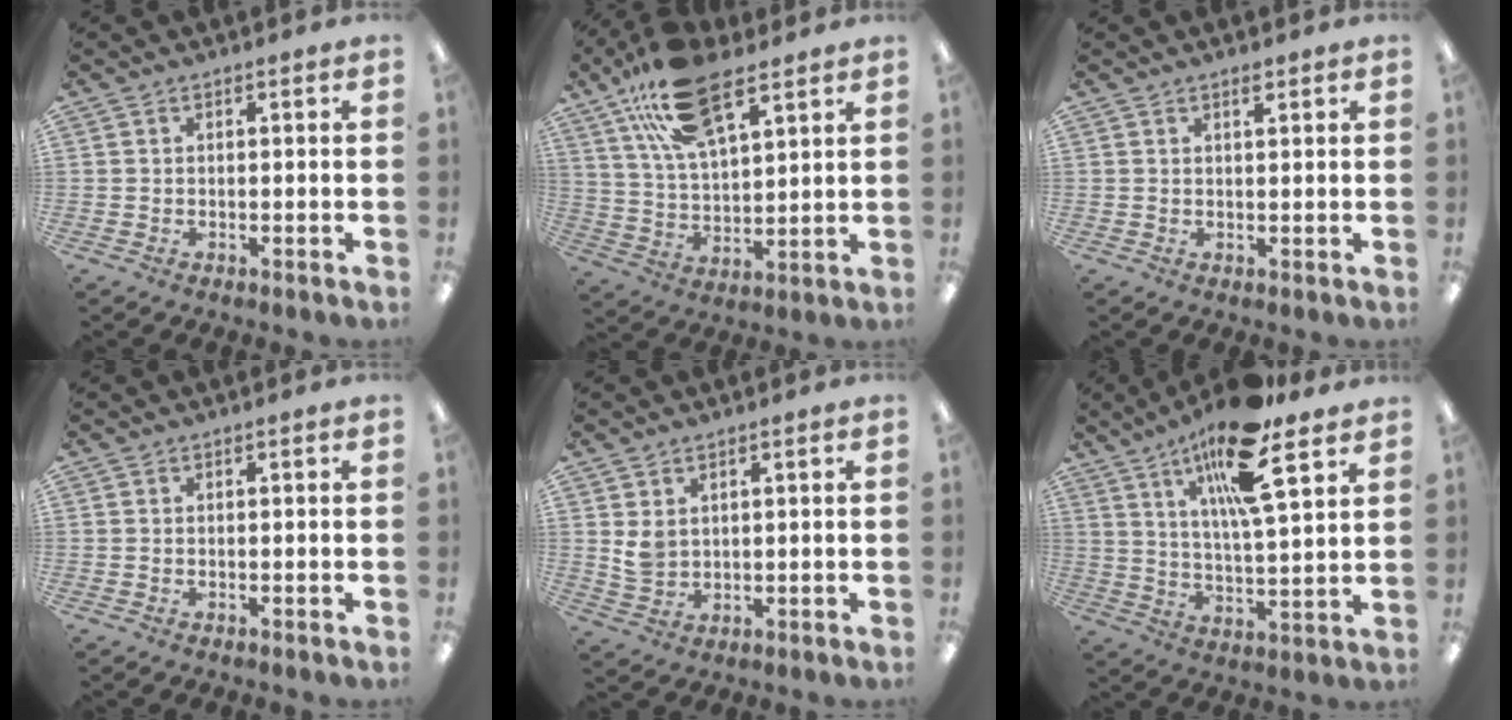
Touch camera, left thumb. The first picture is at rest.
{"total": 18.5, "force": [11.6, 8.1, 11.9], "torque": [-0.223, -0.032, 0.205]}
{"total": 1.5, "force": [1.2, 0.3, 0.9], "torque": [-0.011, -0.004, 0.020]}
{"total": 0.0}
{"total": 4.0, "force": [1.9, 2.7, 2.2], "torque": [-0.045, 0.002, 0.038]}
{"total": 16.8, "force": [10.5, 4.0, 12.4], "torque": [-0.213, -0.046, 0.168]}